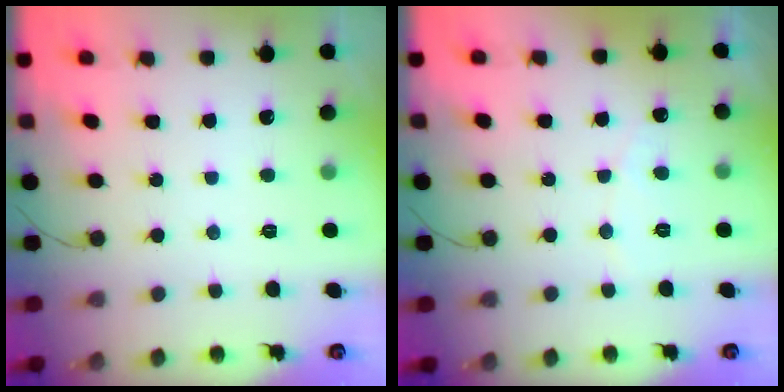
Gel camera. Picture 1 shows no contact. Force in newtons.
{"total": 2.8, "press": 2.8, "slide": 0.2}